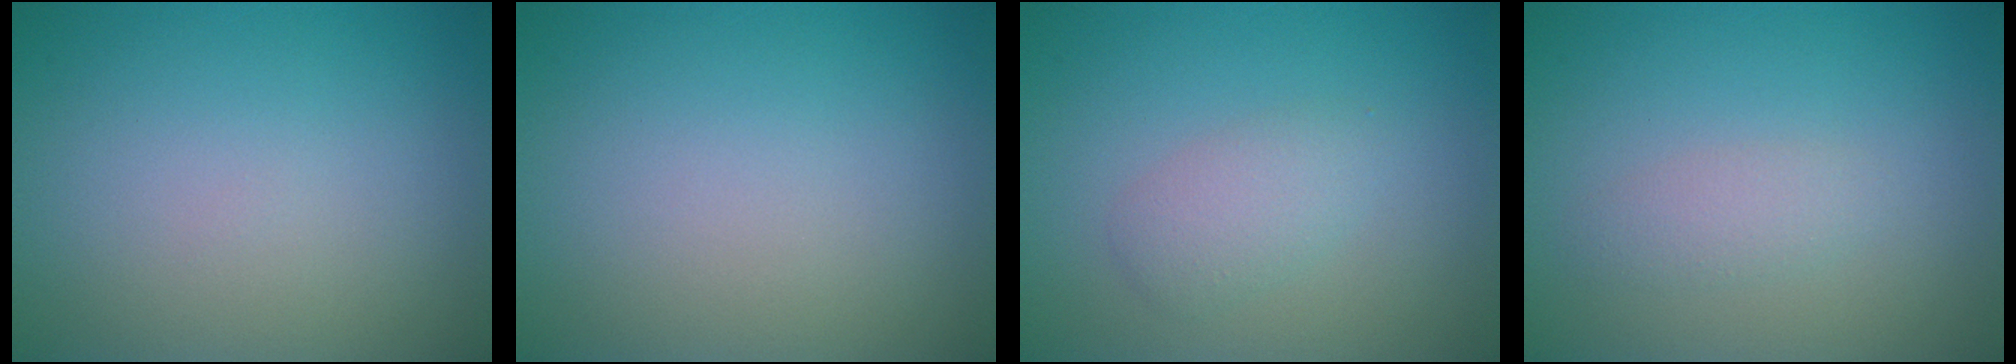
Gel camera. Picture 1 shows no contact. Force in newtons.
{"total": 0.0}
{"total": 2.0, "press": 2.0, "slide": 0.0}
{"total": 1.4, "press": 1.4, "slide": 0.1}